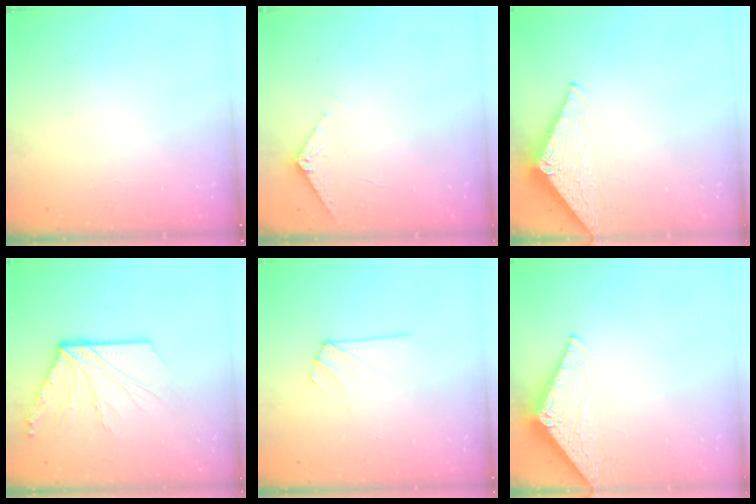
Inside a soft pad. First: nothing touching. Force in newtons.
{"total": 2.9, "press": 2.9, "slide": 0.3}
{"total": 3.1, "press": 3.1, "slide": 0.2}
{"total": 12.4, "press": 12.4, "slide": 0.5}
{"total": 5.9, "press": 5.8, "slide": 0.9}
{"total": 3.1, "press": 3.1, "slide": 0.2}